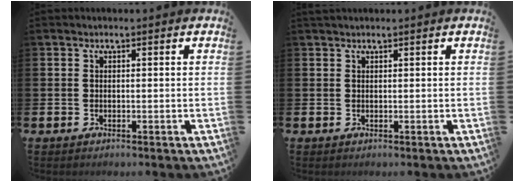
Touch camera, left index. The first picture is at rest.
{"total": 0.8, "force": [0.7, 0.1, 0.2], "torque": [-0.004, 0.003, 0.014]}